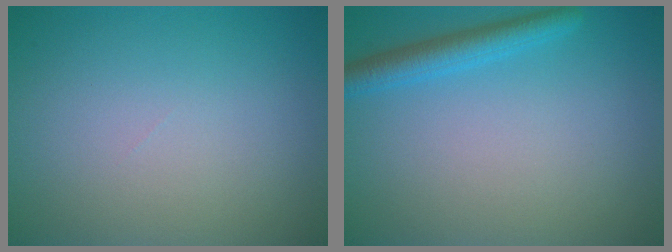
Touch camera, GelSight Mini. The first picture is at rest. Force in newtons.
{"total": 2.8, "press": 2.8, "slide": 0.1}